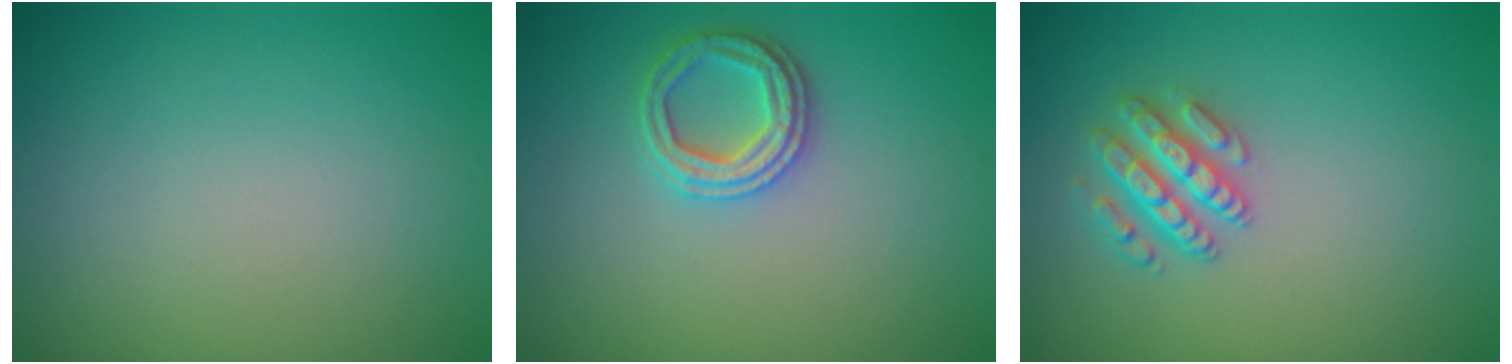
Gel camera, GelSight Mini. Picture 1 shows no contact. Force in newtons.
{"total": 2.7, "press": 2.7, "slide": 0.5}
{"total": 2.9, "press": 2.9, "slide": 0.7}